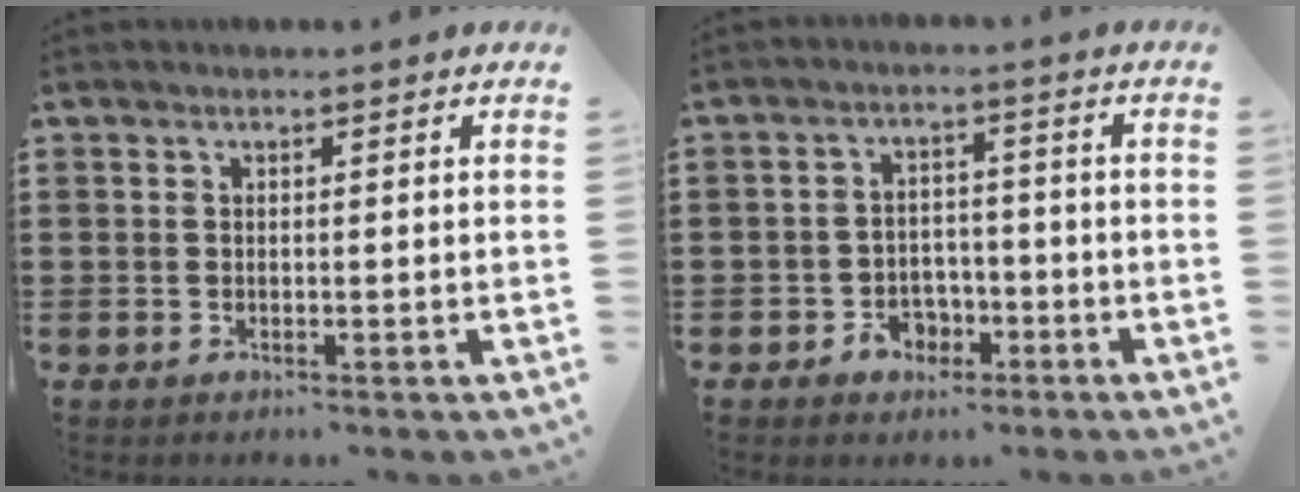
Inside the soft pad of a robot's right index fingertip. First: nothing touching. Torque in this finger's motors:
{"motor_torque": [1.27, 0.87, 0.26, 0.00]}